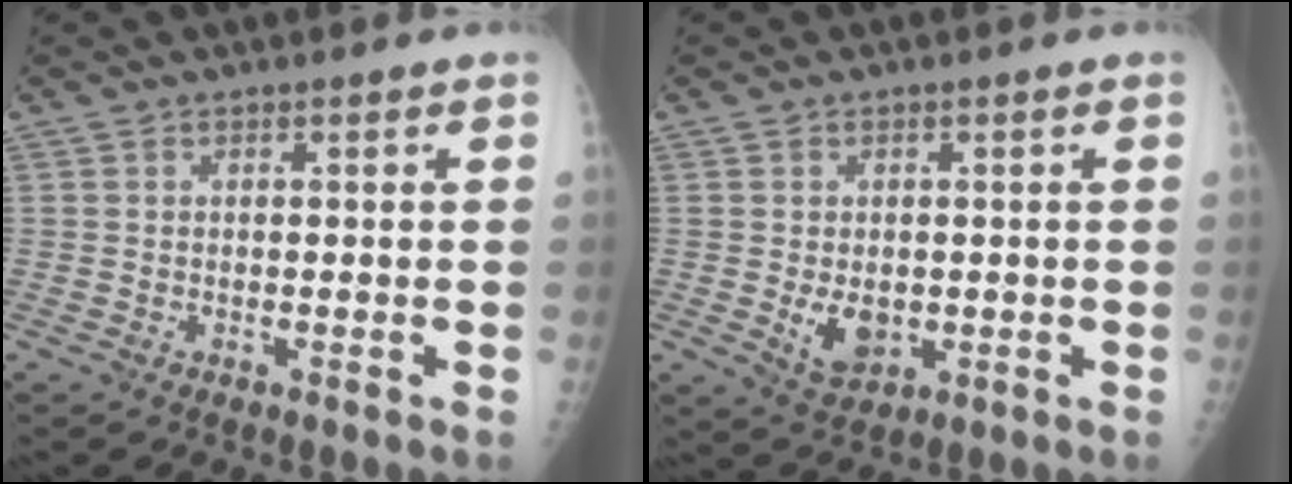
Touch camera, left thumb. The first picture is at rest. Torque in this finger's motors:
{"motor_torque": [0.20, 0.24, 0.69, 0.19, 0.03]}